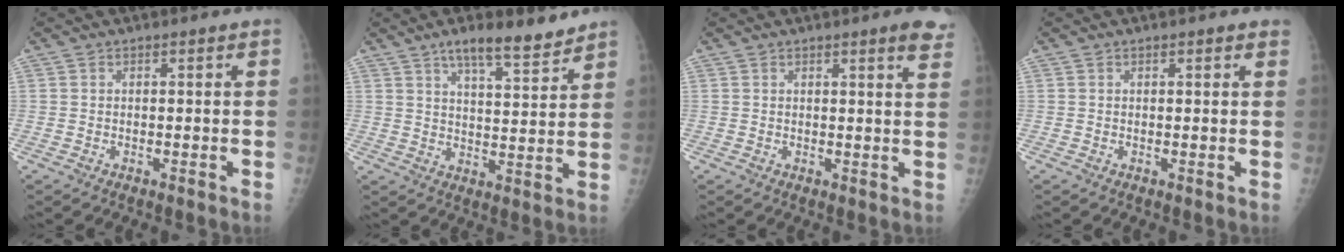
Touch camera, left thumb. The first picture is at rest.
{"total": 9.1, "force": [7.0, 2.2, 5.5], "torque": [-0.069, -0.045, 0.113]}
{"total": 4.6, "force": [3.2, 0.4, 3.3], "torque": [-0.034, -0.011, 0.029]}
{"total": 1.4, "force": [1.0, 0.3, 0.9], "torque": [-0.009, 0.000, 0.011]}